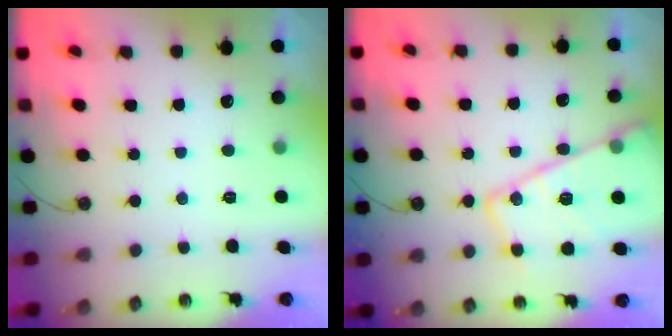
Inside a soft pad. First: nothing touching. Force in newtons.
{"total": 20.5, "press": 20.4, "slide": 1.9}